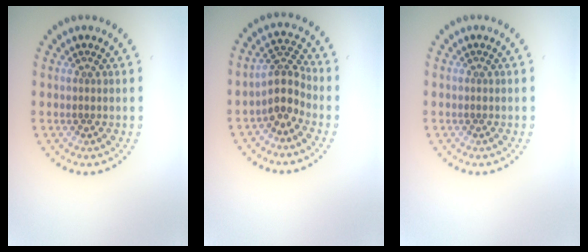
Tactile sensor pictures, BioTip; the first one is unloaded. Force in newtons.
{"total": 3.3, "press": 2.6, "slide": 2.0}
{"total": 0.0}